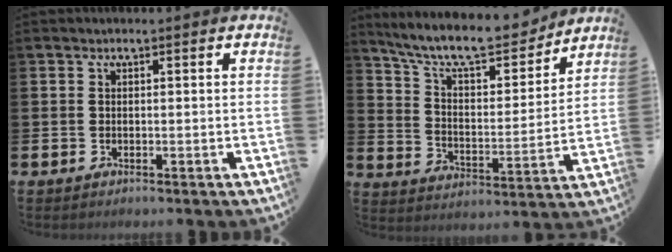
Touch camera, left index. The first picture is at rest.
{"total": 10.5, "force": [9.5, 2.5, 3.8], "torque": [-0.103, -0.068, 0.162]}